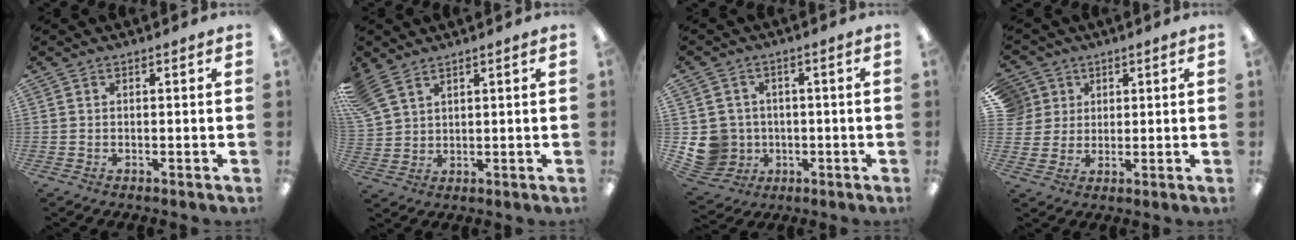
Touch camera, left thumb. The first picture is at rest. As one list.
[{"total": 7.1, "force": [5.2, 3.8, 3.0], "torque": [-0.082, -0.012, 0.101]}, {"total": 8.4, "force": [-1.1, 8.2, 1.7], "torque": [-0.065, 0.012, -0.010]}, {"total": 6.4, "force": [2.9, 5.7, 0.1], "torque": [-0.015, -0.004, 0.057]}]